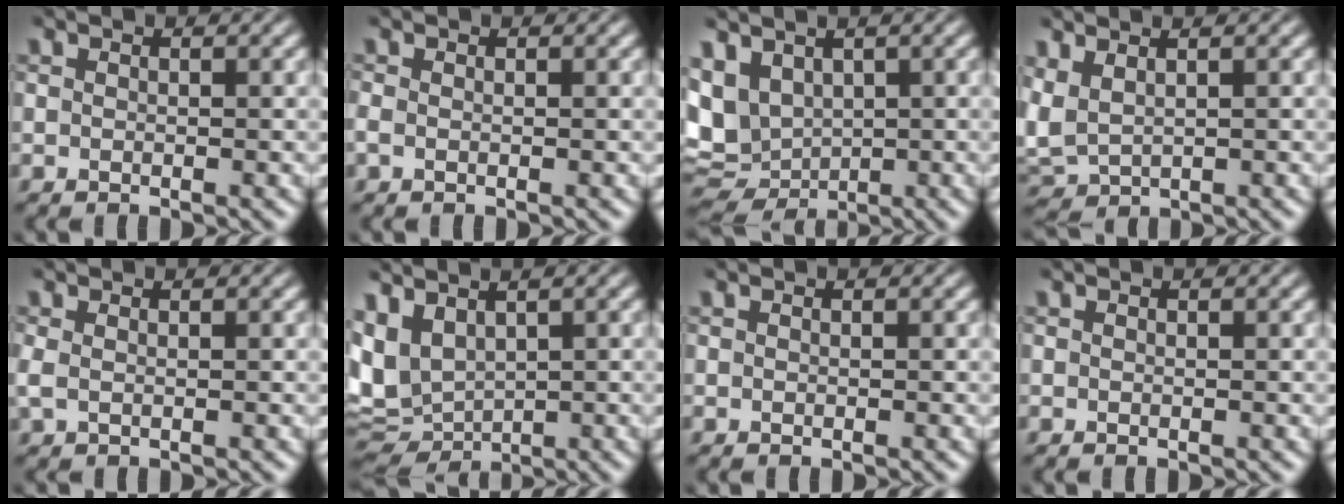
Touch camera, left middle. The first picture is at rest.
{"total": 0.6, "force": [-0.2, 0.3, 0.4], "torque": [-0.016, -0.004, -0.006]}
{"total": 8.0, "force": [1.3, 5.9, 5.2], "torque": [-0.100, -0.007, 0.036]}
{"total": 2.9, "force": [1.1, 1.6, 2.1], "torque": [-0.063, 0.003, 0.029]}
{"total": 1.0, "force": [0.2, 0.5, 0.9], "torque": [-0.023, 0.000, 0.002]}
{"total": 8.0, "force": [1.7, 5.2, 5.8], "torque": [-0.126, -0.004, 0.046]}
{"total": 0.0}
{"total": 0.0}